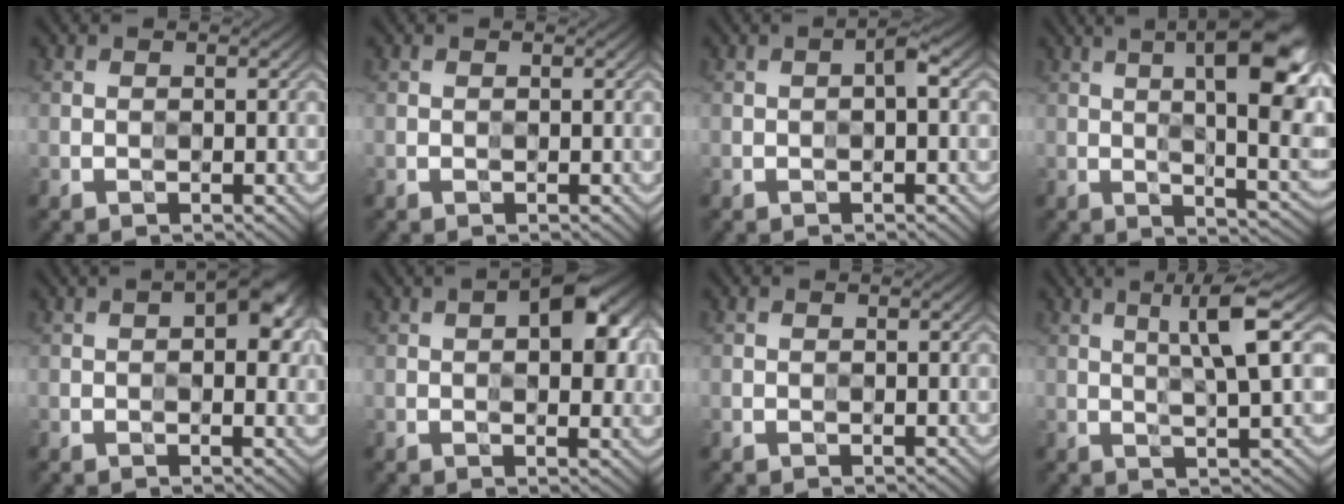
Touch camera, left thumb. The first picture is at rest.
{"total": 0.0}
{"total": 1.4, "force": [-0.1, 0.2, 1.3], "torque": [-0.023, 0.005, -0.004]}
{"total": 14.9, "force": [4.1, 4.5, 13.6], "torque": [-0.185, 0.019, 0.064]}
{"total": 5.4, "force": [1.1, 2.5, 4.7], "torque": [-0.058, 0.006, 0.013]}
{"total": 7.7, "force": [1.6, 3.5, 6.7], "torque": [-0.095, 0.009, 0.020]}
{"total": 0.0}
{"total": 6.5, "force": [2.0, 0.4, 6.2], "torque": [-0.118, 0.011, 0.041]}